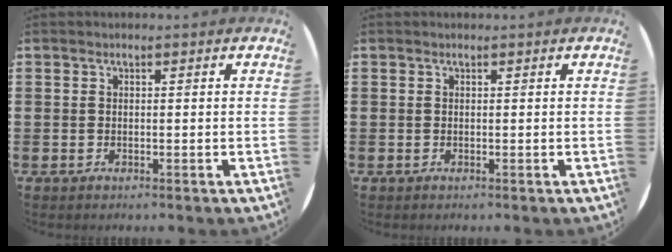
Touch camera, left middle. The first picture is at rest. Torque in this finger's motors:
{"motor_torque": [-0.08, -0.09, -0.03, -0.01]}